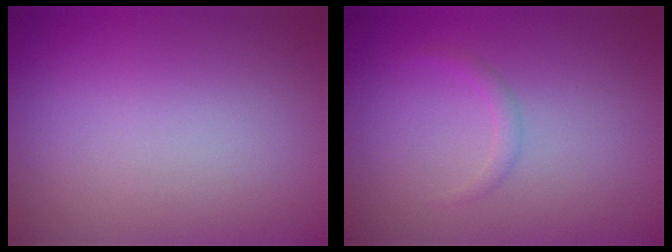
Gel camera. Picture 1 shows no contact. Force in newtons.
{"total": 0.8, "press": 0.8, "slide": 0.1}